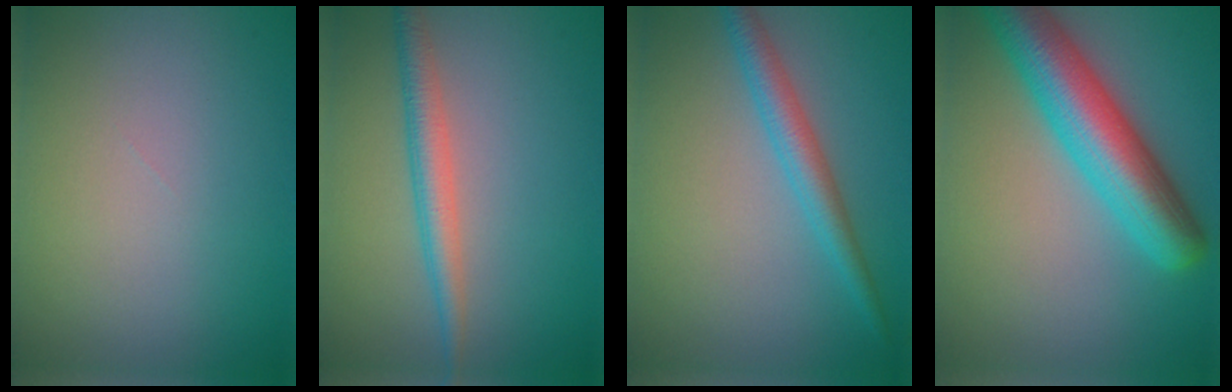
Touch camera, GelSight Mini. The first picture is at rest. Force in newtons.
{"total": 2.9, "press": 2.9, "slide": 0.1}
{"total": 3.0, "press": 3.0, "slide": 0.2}
{"total": 8.4, "press": 8.4, "slide": 0.3}